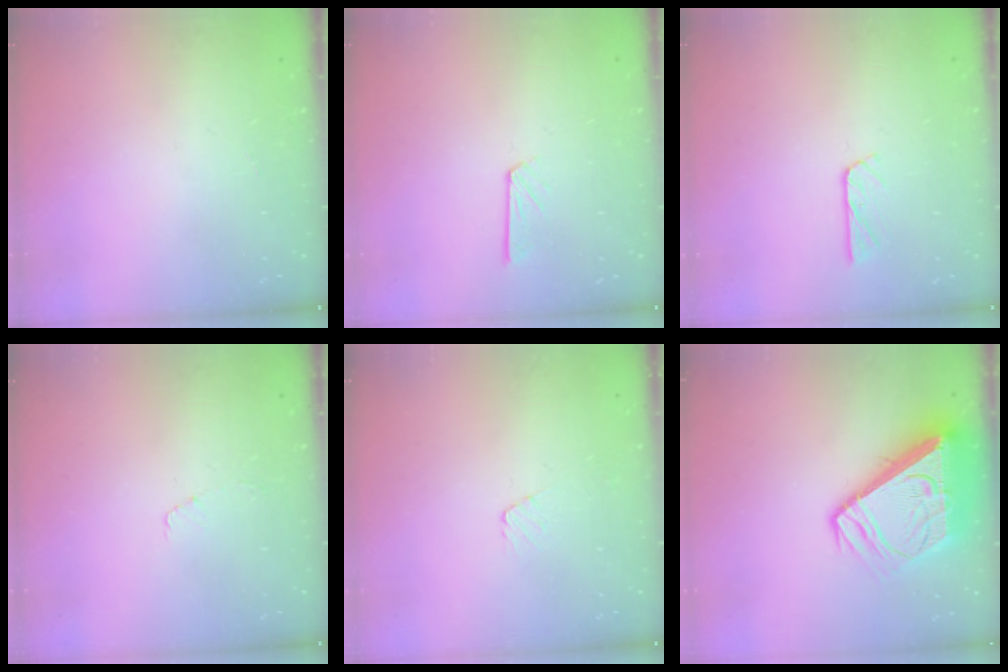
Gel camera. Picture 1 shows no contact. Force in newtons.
{"total": 4.5, "press": 4.5, "slide": 0.4}
{"total": 3.7, "press": 3.6, "slide": 0.4}
{"total": 3.8, "press": 3.8, "slide": 0.3}
{"total": 3.9, "press": 3.9, "slide": 0.4}
{"total": 15.3, "press": 15.3, "slide": 1.6}